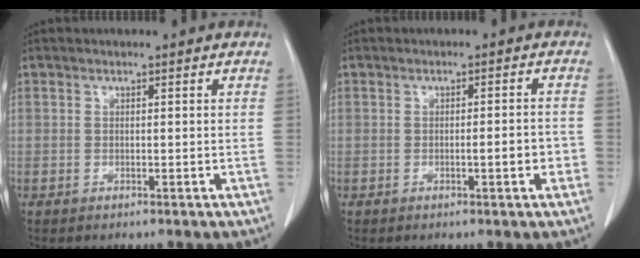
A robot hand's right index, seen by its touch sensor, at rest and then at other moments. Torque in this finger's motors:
{"motor_torque": [0.76, -0.32, 0.34, 0.07]}